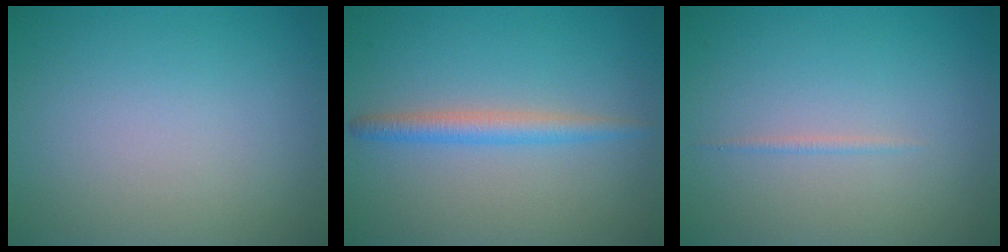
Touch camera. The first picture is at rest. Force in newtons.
{"total": 2.3, "press": 2.3, "slide": 0.0}
{"total": 0.5, "press": 0.5, "slide": 0.0}